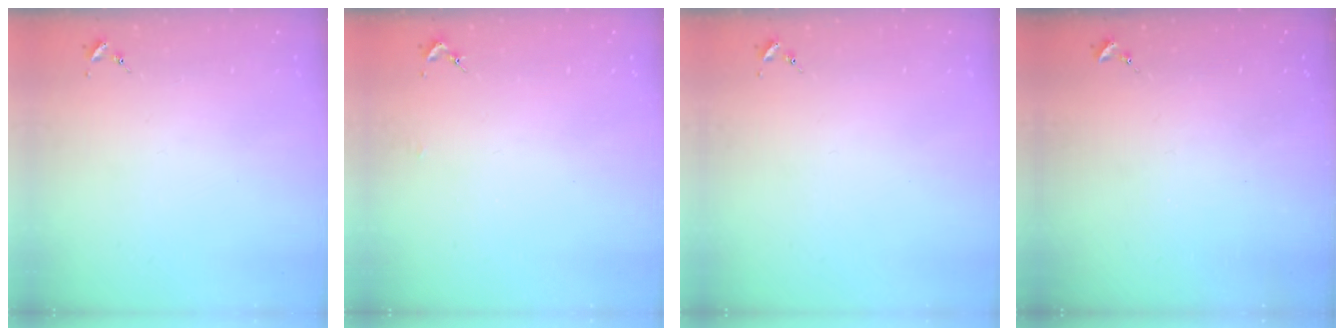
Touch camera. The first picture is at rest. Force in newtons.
{"total": 1.4, "press": 1.4, "slide": 0.1}
{"total": 0.0}
{"total": 0.0}